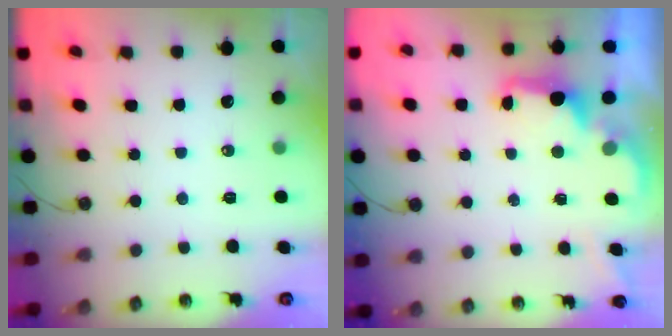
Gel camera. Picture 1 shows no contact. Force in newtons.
{"total": 2.5, "press": 2.4, "slide": 0.6}